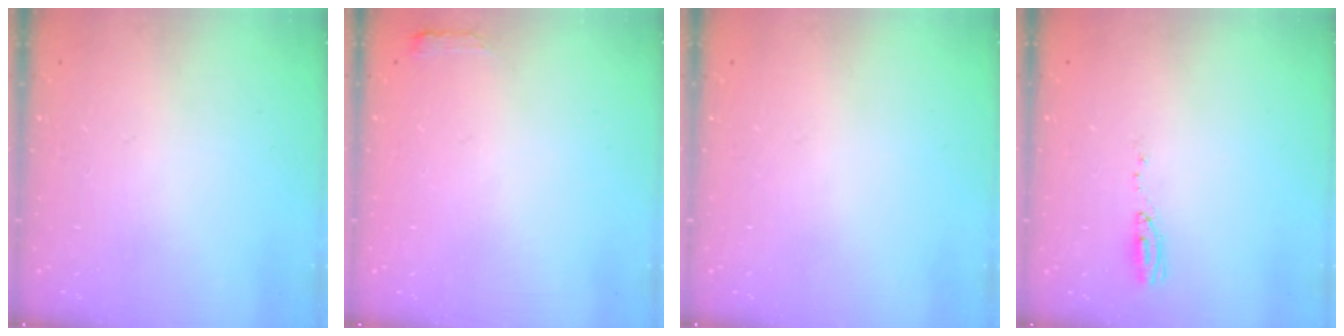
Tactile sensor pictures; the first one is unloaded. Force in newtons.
{"total": 2.7, "press": 2.6, "slide": 0.5}
{"total": 0.0}
{"total": 3.9, "press": 3.7, "slide": 1.2}